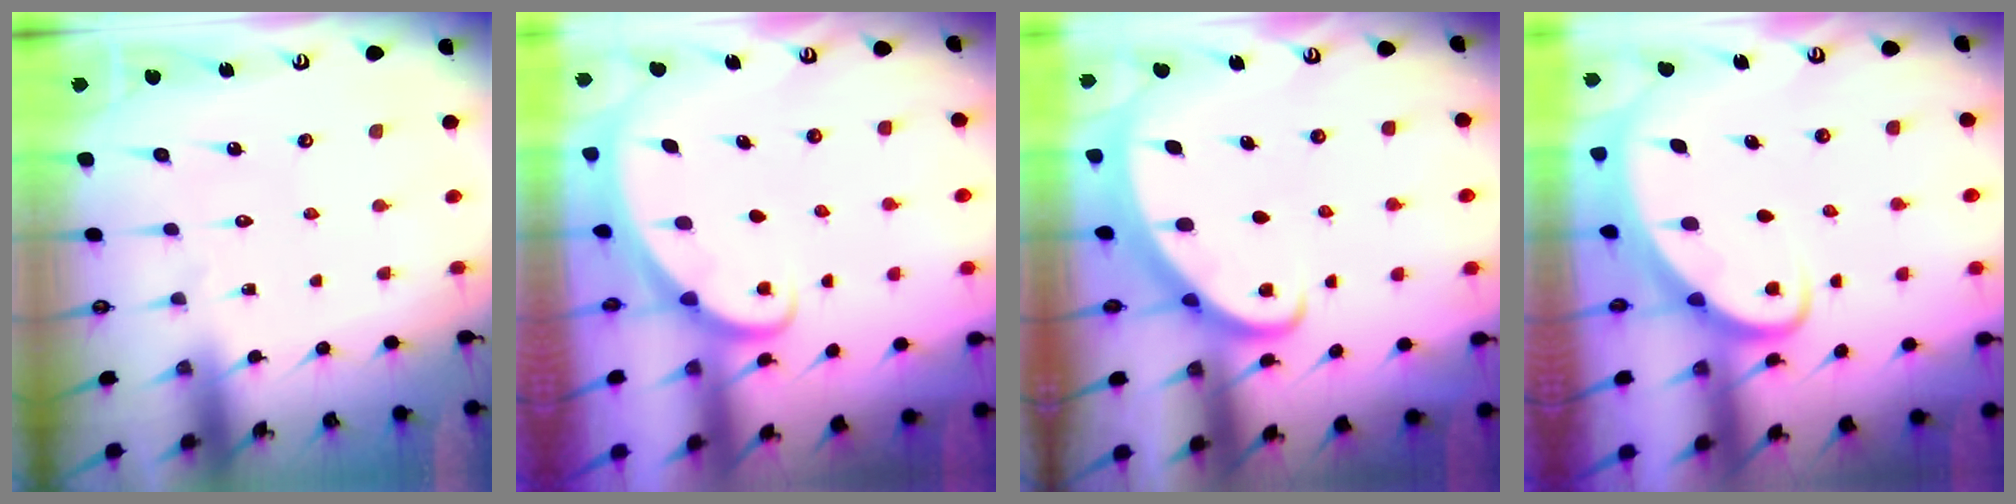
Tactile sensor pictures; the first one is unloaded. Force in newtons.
{"total": 1.9, "press": 1.9, "slide": 0.1}
{"total": 2.7, "press": 2.6, "slide": 0.3}
{"total": 2.9, "press": 2.9, "slide": 0.2}